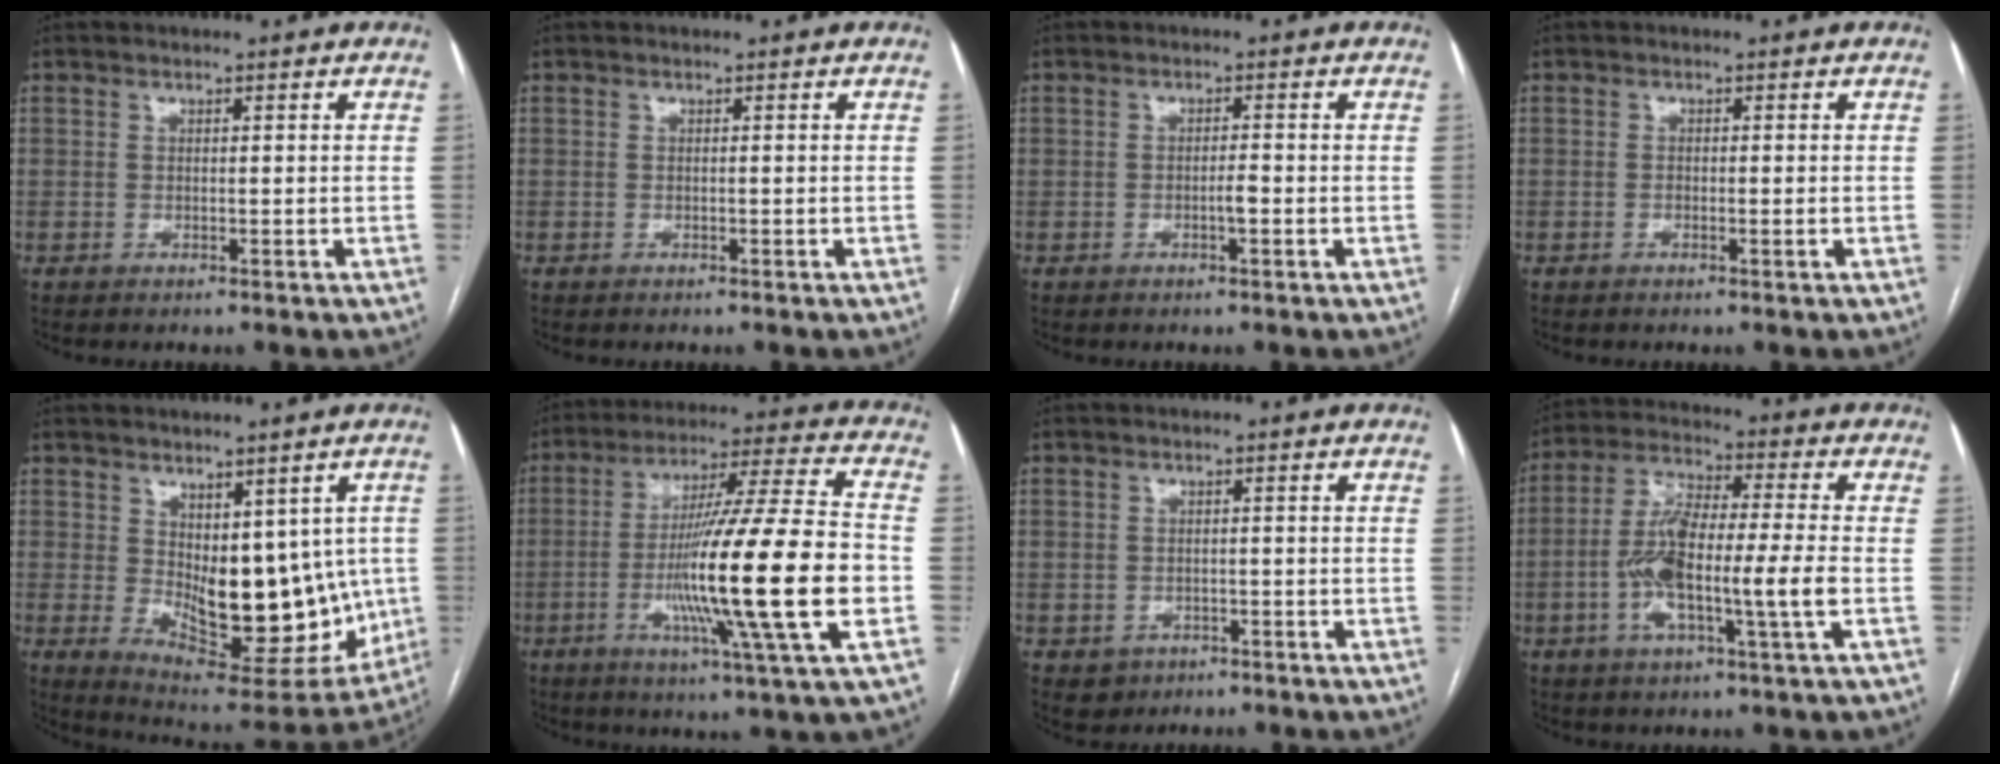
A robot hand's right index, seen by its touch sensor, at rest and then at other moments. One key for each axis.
{"total": 0.0}
{"total": 1.6, "fx": -0.4, "fy": 0.3, "fz": 1.5, "tx": -0.028, "ty": 0.001, "tz": -0.007}
{"total": 1.2, "fx": -0.2, "fy": 0.3, "fz": 1.1, "tx": -0.021, "ty": -0.001, "tz": -0.001}
{"total": 17.6, "fx": -0.9, "fy": 8.6, "fz": 15.3, "tx": -0.204, "ty": -0.014, "tz": 0.016}
{"total": 22.2, "fx": -4.6, "fy": -0.6, "fz": 21.7, "tx": -0.363, "ty": -0.016, "tz": -0.088}
{"total": 2.9, "fx": -1.3, "fy": 2.6, "fz": 0.4, "tx": -0.001, "ty": 0.006, "tz": -0.011}
{"total": 13.4, "fx": -2.7, "fy": 1.1, "fz": 13.1, "tx": -0.256, "ty": 0.005, "tz": -0.055}